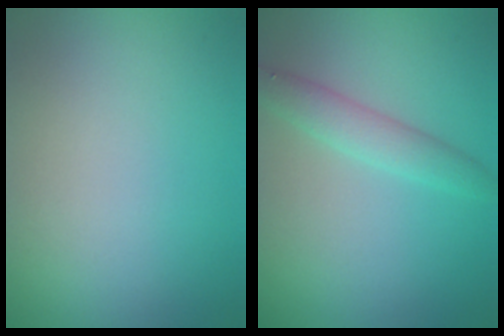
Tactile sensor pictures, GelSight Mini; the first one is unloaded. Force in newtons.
{"total": 2.4, "press": 2.4, "slide": 0.1}